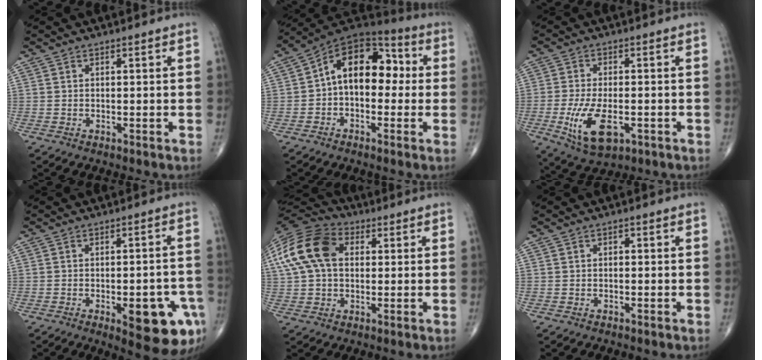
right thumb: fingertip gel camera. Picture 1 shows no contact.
{"total": 14.6, "force": [0.7, 9.3, 11.3], "torque": [-0.134, 0.050, -0.005]}
{"total": 10.2, "force": [-3.1, 4.9, 8.4], "torque": [-0.163, -0.004, -0.045]}
{"total": 13.0, "force": [-5.1, 4.7, 11.1], "torque": [-0.113, 0.014, -0.052]}
{"total": 16.2, "force": [3.4, 10.9, 11.5], "torque": [-0.234, 0.025, 0.052]}
{"total": 0.7, "force": [0.0, 0.5, 0.5], "torque": [-0.008, 0.001, -0.001]}